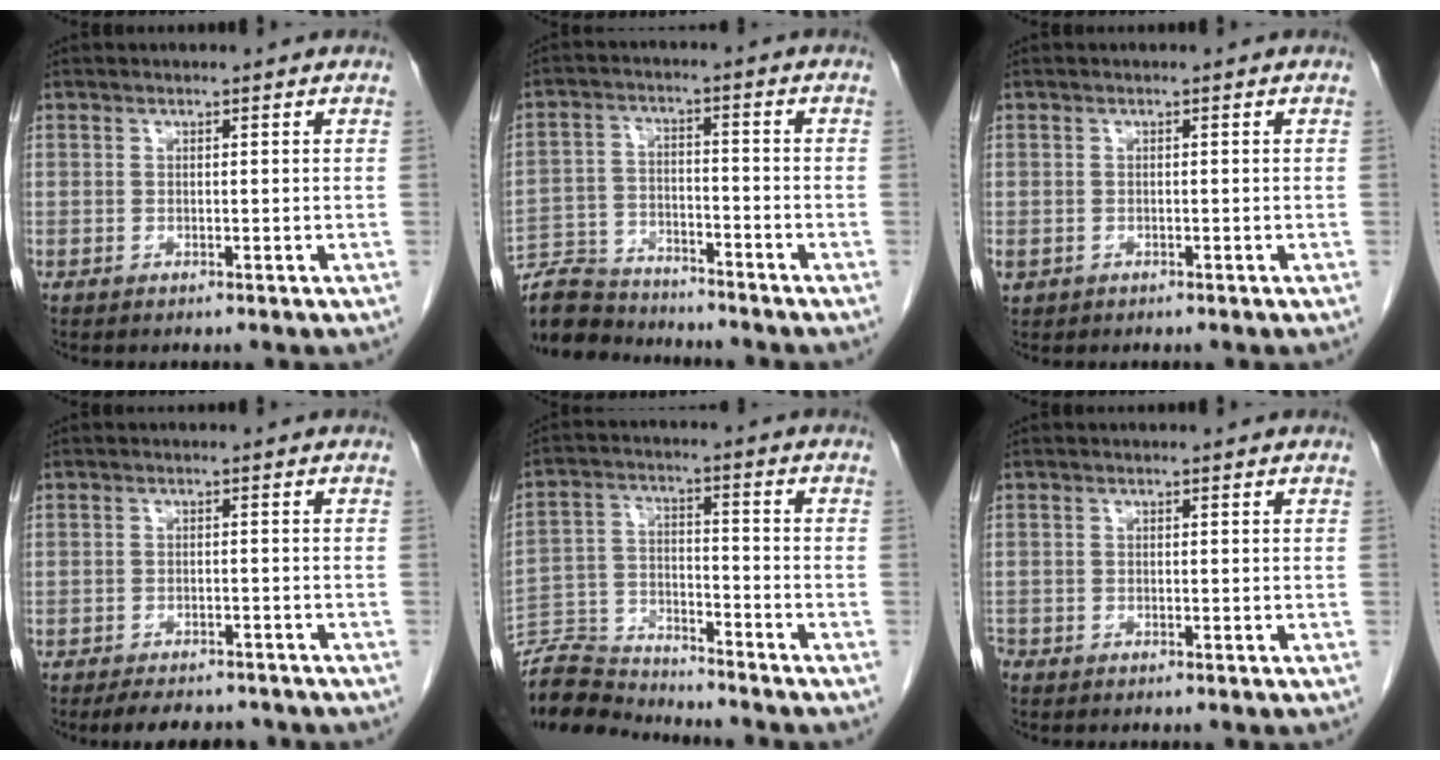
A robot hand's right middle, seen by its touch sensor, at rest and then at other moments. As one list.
[{"total": 11.2, "force": [-10.7, 2.4, 2.0], "torque": [-0.041, 0.005, -0.187]}, {"total": 1.1, "force": [-0.4, 1.0, 0.4], "torque": [-0.012, 0.002, 0.001]}, {"total": 7.3, "force": [-6.5, 2.3, 2.5], "torque": [-0.037, -0.005, -0.086]}, {"total": 9.7, "force": [-9.7, 0.7, 0.6], "torque": [-0.016, 0.008, -0.183]}, {"total": 1.1, "force": [-0.9, 0.6, 0.2], "torque": [-0.008, -0.001, -0.017]}]